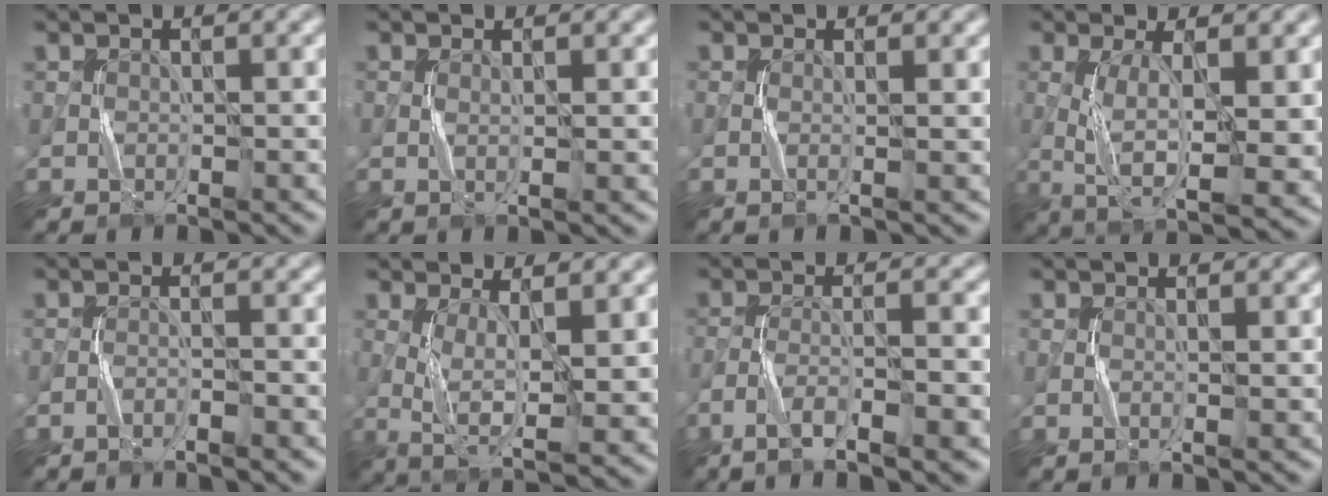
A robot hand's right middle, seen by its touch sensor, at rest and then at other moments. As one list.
[{"total": 1.2, "force": [0.4, 0.2, 1.0], "torque": [-0.018, -0.002, 0.005]}, {"total": 1.5, "force": [0.3, 0.4, 1.4], "torque": [-0.022, 0.003, -0.007]}, {"total": 8.6, "force": [-0.7, 2.6, 8.1], "torque": [-0.149, -0.008, -0.007]}, {"total": 1.9, "force": [-1.4, 0.2, 1.3], "torque": [-0.028, 0.011, -0.027]}, {"total": 7.0, "force": [0.0, 2.0, 6.7], "torque": [-0.124, -0.008, 0.005]}, {"total": 6.4, "force": [-3.8, 1.3, 5.0], "torque": [-0.083, 0.006, -0.068]}, {"total": 0.8, "force": [0.1, 0.1, 0.8], "torque": [-0.016, 0.000, -0.003]}]